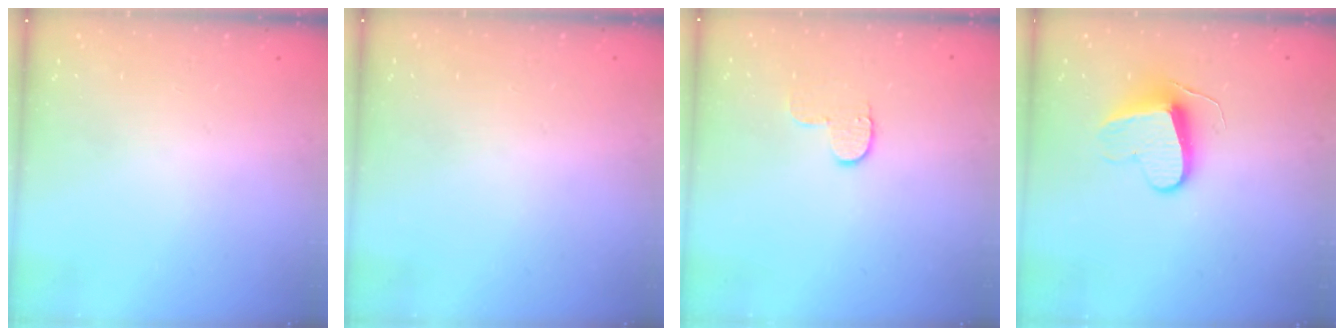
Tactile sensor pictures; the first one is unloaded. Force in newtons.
{"total": 0.5, "press": 0.5, "slide": 0.1}
{"total": 5.2, "press": 5.1, "slide": 0.6}
{"total": 10.6, "press": 10.6, "slide": 0.9}